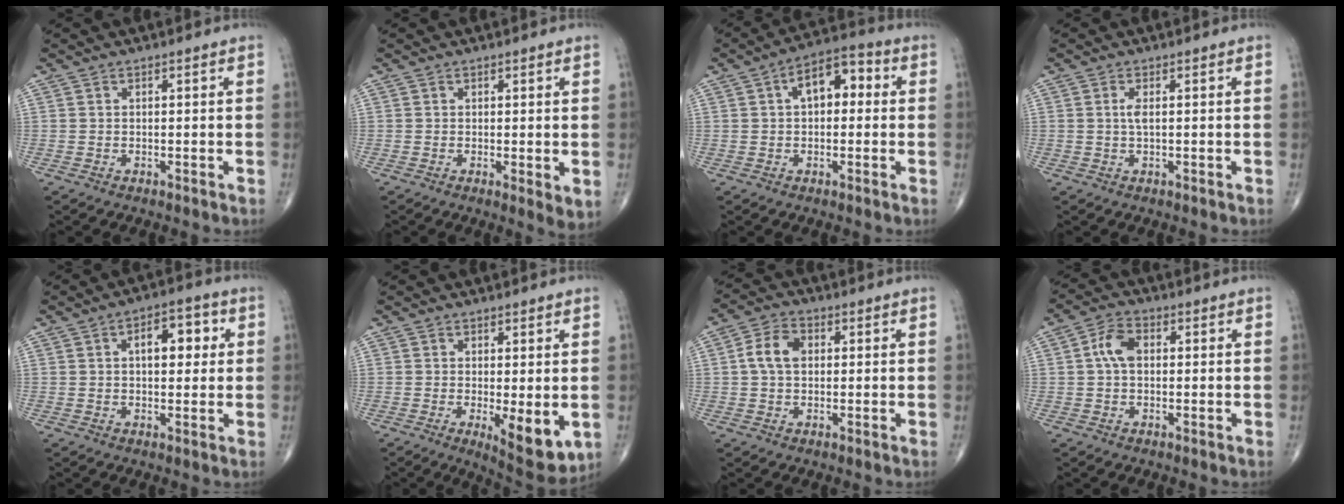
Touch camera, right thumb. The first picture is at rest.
{"total": 2.9, "force": [0.0, 1.0, 2.7], "torque": [-0.041, -0.013, 0.000]}
{"total": 8.8, "force": [1.5, 5.0, 7.1], "torque": [-0.085, 0.029, 0.013]}
{"total": 1.6, "force": [0.2, 0.4, 1.5], "torque": [-0.038, 0.000, 0.007]}
{"total": 7.9, "force": [1.8, 4.2, 6.4], "torque": [-0.062, 0.011, 0.021]}
{"total": 8.1, "force": [-1.4, 2.8, 7.4], "torque": [-0.096, -0.023, -0.013]}
{"total": 6.0, "force": [0.8, 4.2, 4.3], "torque": [-0.080, 0.014, 0.008]}
{"total": 5.1, "force": [0.6, 3.3, 3.8], "torque": [-0.075, 0.014, 0.004]}